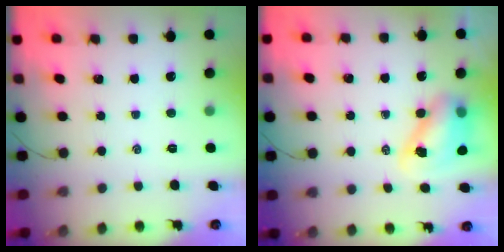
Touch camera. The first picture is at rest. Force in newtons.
{"total": 8.5, "press": 8.3, "slide": 1.8}